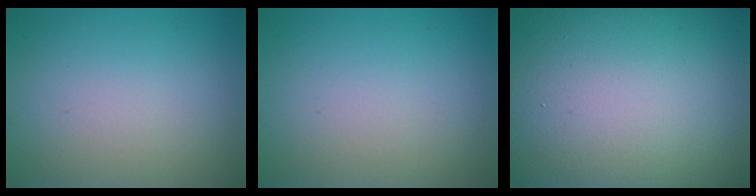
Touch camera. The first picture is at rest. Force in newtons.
{"total": 0.0}
{"total": 22.3, "press": 22.3, "slide": 1.1}